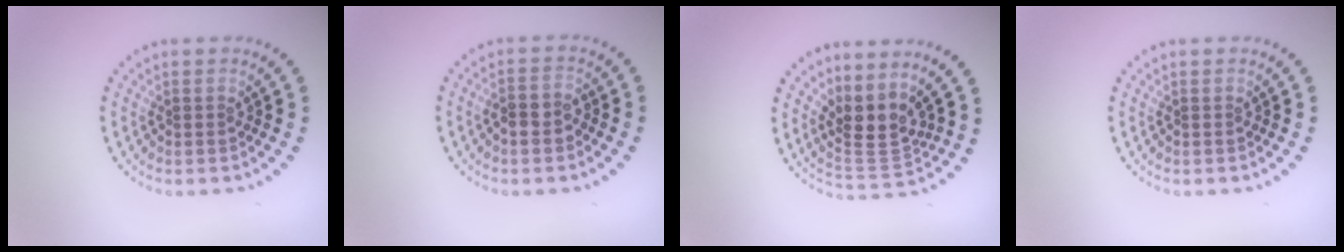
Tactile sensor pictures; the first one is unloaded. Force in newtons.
{"total": 1.7, "press": 1.5, "slide": 0.8}
{"total": 3.6, "press": 2.7, "slide": 2.5}
{"total": 0.0}